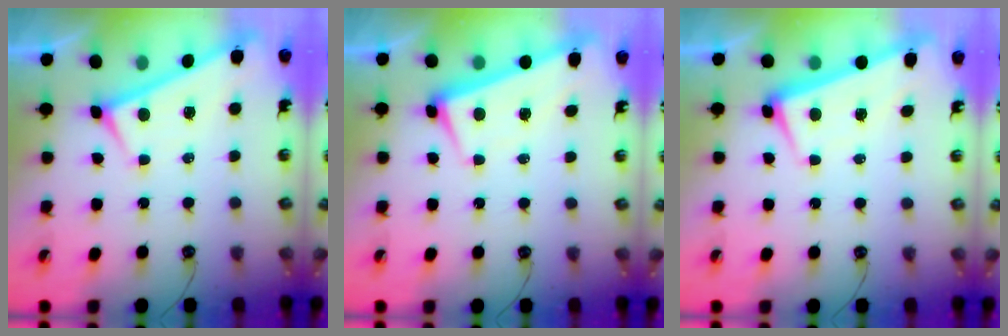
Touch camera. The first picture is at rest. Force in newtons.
{"total": 1.5, "press": 0.4, "slide": 1.5}
{"total": 1.8, "press": 0.8, "slide": 1.6}